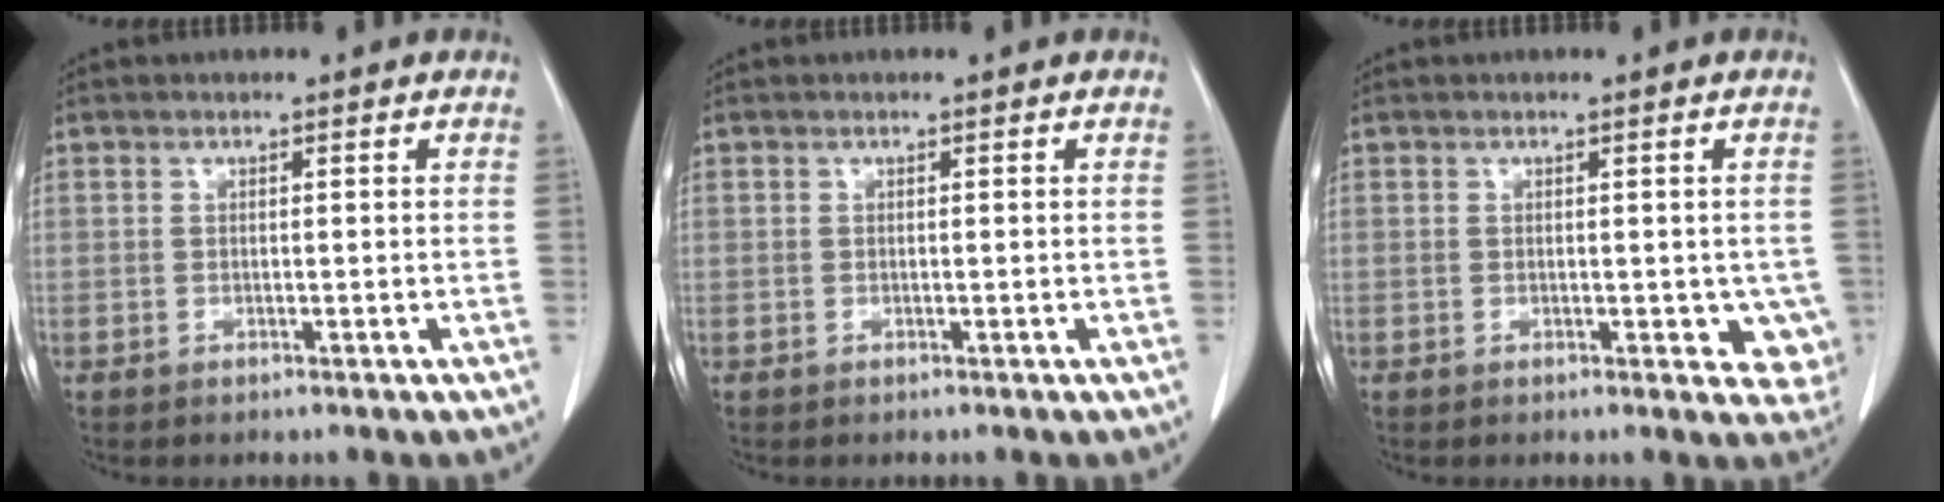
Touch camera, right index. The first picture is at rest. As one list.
[{"total": 0.0}, {"total": 5.1, "force": [-0.6, 2.7, 4.3], "torque": [-0.026, -0.006, -0.005]}]